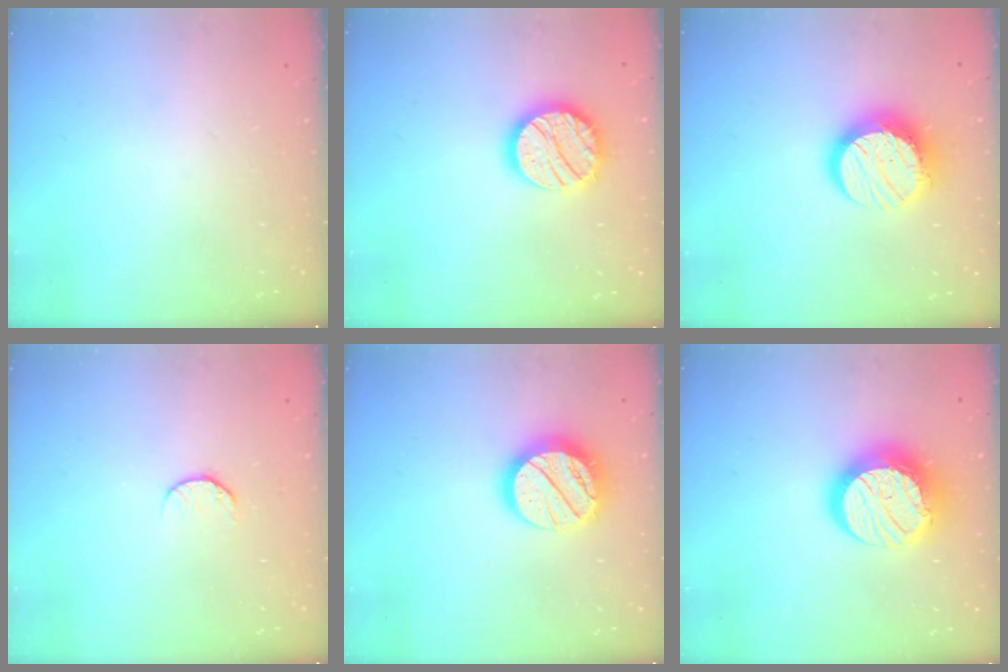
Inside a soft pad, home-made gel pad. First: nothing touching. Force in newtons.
{"total": 17.0, "press": 17.0, "slide": 1.3}
{"total": 14.0, "press": 14.0, "slide": 0.9}
{"total": 6.3, "press": 6.2, "slide": 0.6}
{"total": 18.4, "press": 18.3, "slide": 1.3}
{"total": 17.8, "press": 17.8, "slide": 1.2}